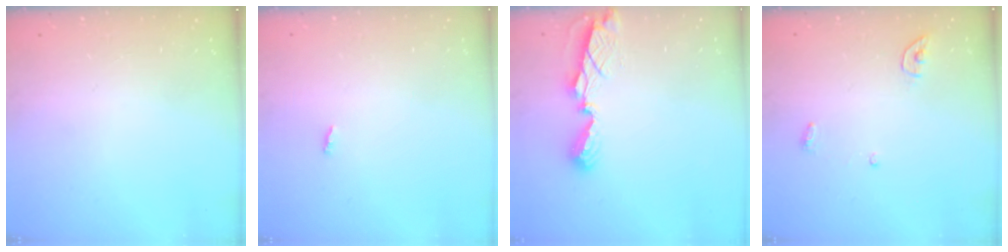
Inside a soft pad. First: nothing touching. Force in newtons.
{"total": 1.9, "press": 1.9, "slide": 0.2}
{"total": 7.7, "press": 7.7, "slide": 0.7}
{"total": 3.8, "press": 3.7, "slide": 0.3}